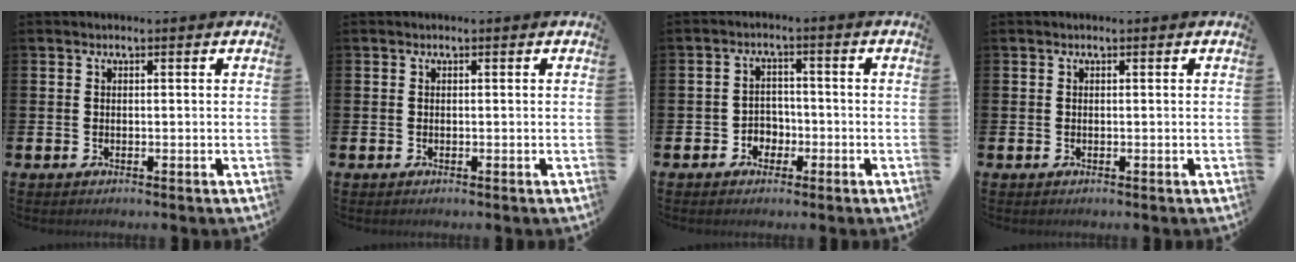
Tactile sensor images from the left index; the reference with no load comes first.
{"total": 0.0}
{"total": 2.9, "force": [-1.6, 2.3, 0.6], "torque": [-0.011, 0.003, -0.040]}
{"total": 0.0}